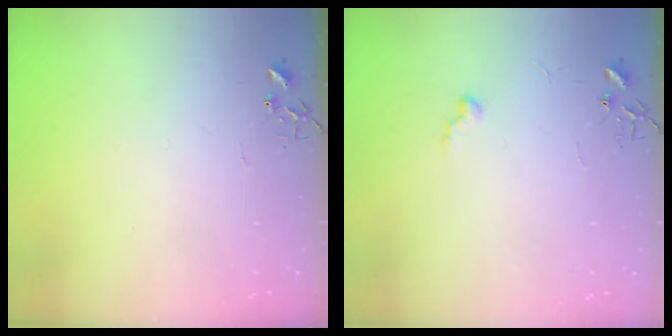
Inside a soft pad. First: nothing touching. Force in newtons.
{"total": 5.3, "press": 5.3, "slide": 0.5}